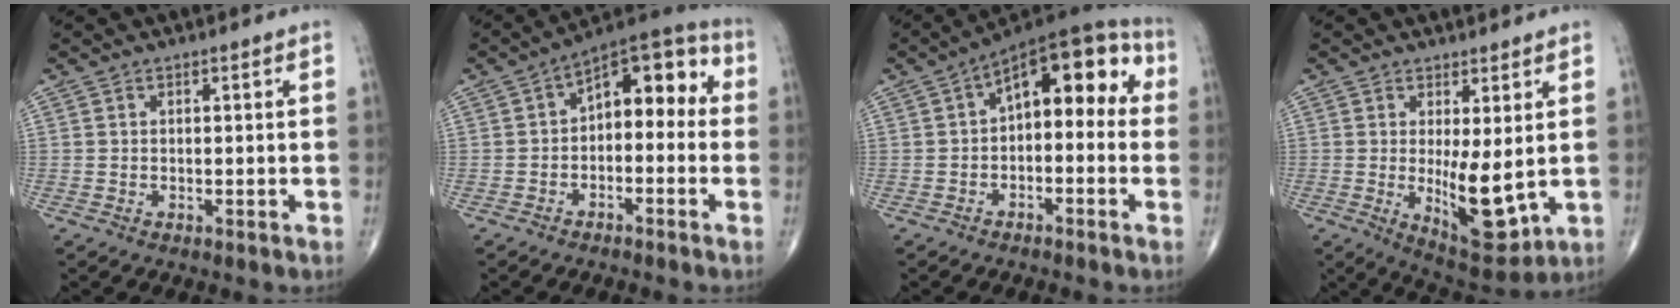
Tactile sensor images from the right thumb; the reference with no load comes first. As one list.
[{"total": 11.7, "force": [-0.1, 6.9, 9.5], "torque": [-0.092, 0.053, -0.019]}, {"total": 13.9, "force": [1.2, 7.4, 11.7], "torque": [-0.124, 0.051, 0.002]}, {"total": 9.7, "force": [-0.2, 3.4, 9.1], "torque": [-0.126, -0.029, 0.014]}]